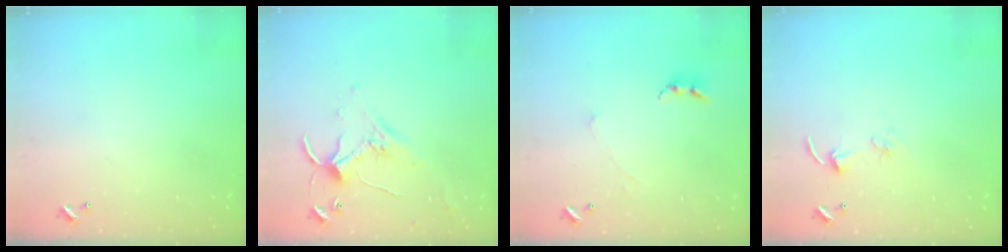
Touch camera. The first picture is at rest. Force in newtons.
{"total": 1.5, "press": 1.5, "slide": 0.3}
{"total": 0.7, "press": 0.6, "slide": 0.5}
{"total": 2.7, "press": 2.7, "slide": 0.2}